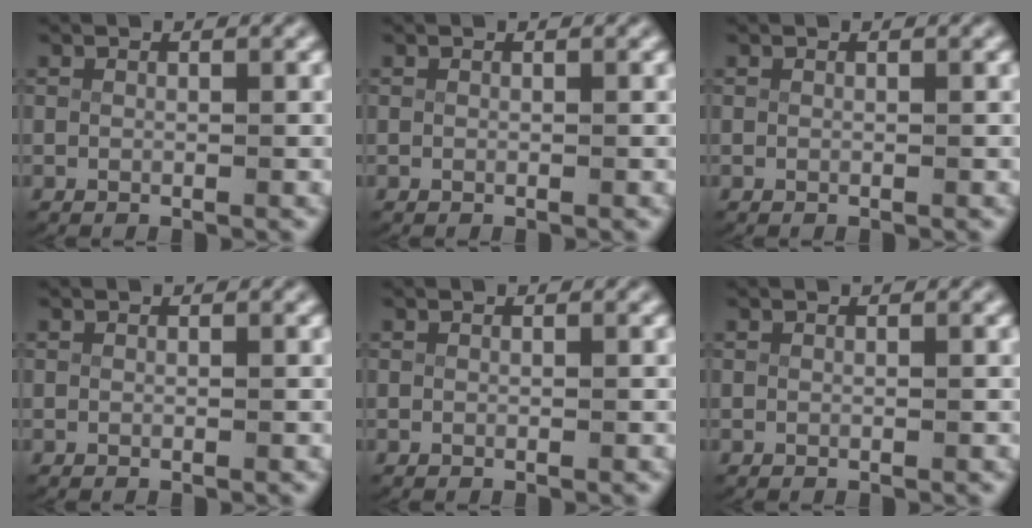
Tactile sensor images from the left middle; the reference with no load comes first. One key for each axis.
{"total": 0.0}
{"total": 0.0}
{"total": 0.0}
{"total": 0.0}
{"total": 0.0}